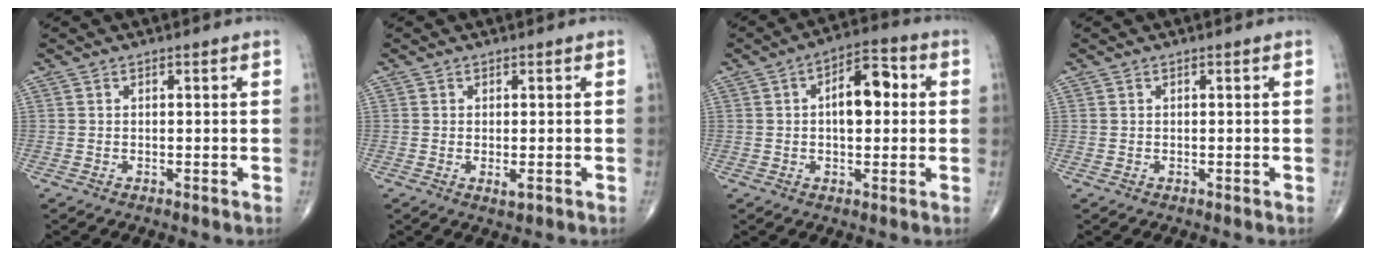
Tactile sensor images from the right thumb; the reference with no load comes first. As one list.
[{"total": 1.6, "force": [-0.5, 0.5, 1.4], "torque": [-0.027, -0.005, -0.007]}, {"total": 9.2, "force": [1.1, 4.8, 7.8], "torque": [-0.104, 0.019, 0.008]}, {"total": 0.0}]